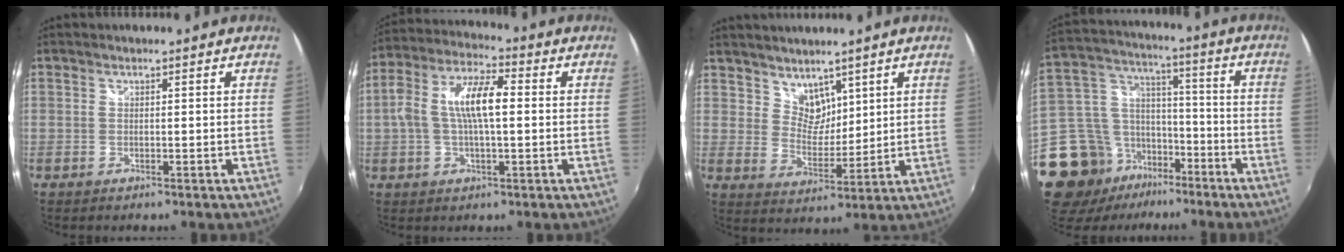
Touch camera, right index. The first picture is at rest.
{"total": 10.8, "force": [0.5, 3.8, 10.1], "torque": [-0.202, 0.021, 0.008]}
{"total": 6.1, "force": [4.6, 3.7, 1.4], "torque": [-0.011, 0.000, 0.088]}
{"total": 18.9, "force": [-12.3, 11.1, 9.0], "torque": [-0.220, 0.021, -0.211]}